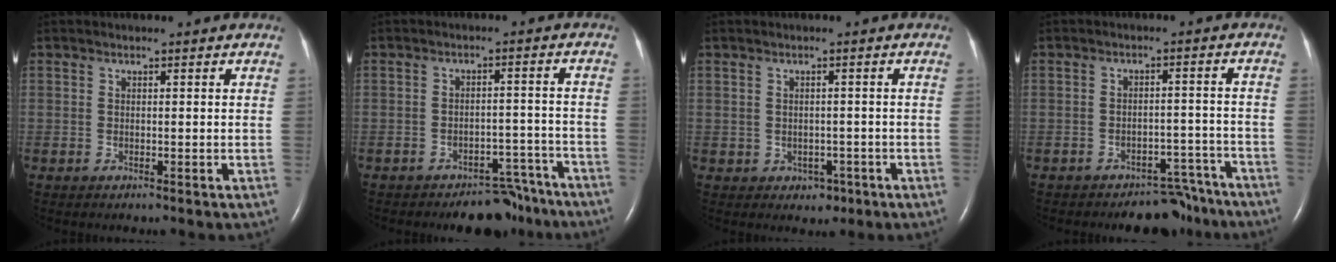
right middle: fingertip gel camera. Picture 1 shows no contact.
{"total": 7.4, "force": [-6.6, 3.0, 1.8], "torque": [-0.003, 0.021, -0.093]}
{"total": 1.9, "force": [-0.9, 1.5, 0.9], "torque": [-0.013, 0.006, -0.003]}
{"total": 7.1, "force": [-6.4, 2.8, 1.0], "torque": [0.007, 0.026, -0.086]}